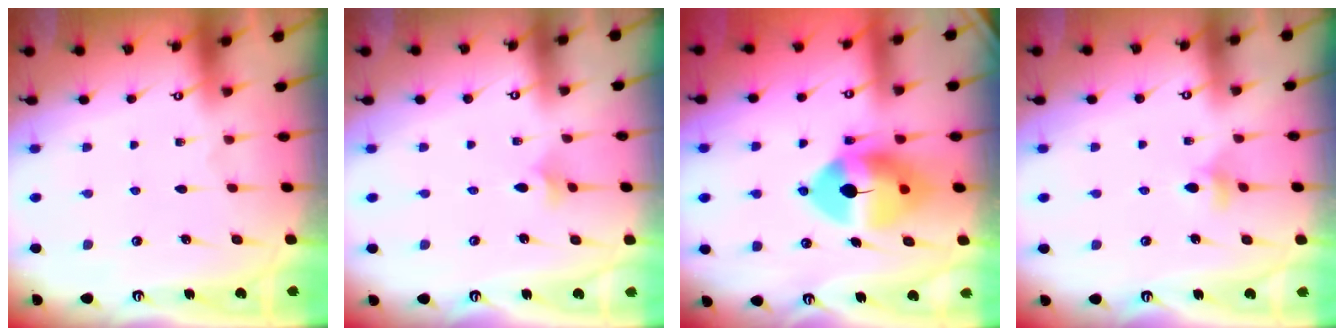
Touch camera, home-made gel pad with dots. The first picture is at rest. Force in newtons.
{"total": 2.9, "press": 2.8, "slide": 0.7}
{"total": 14.0, "press": 13.8, "slide": 2.3}
{"total": 3.9, "press": 3.8, "slide": 0.7}